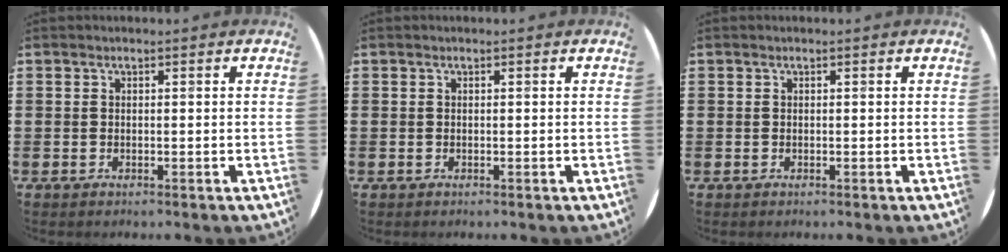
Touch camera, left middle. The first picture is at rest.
{"total": 0.0}
{"total": 0.0}